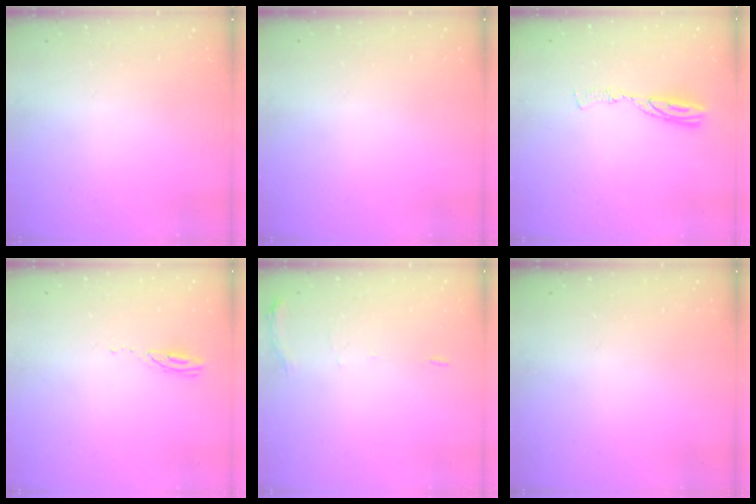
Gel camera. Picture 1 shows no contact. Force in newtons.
{"total": 0.0}
{"total": 6.6, "press": 6.5, "slide": 0.7}
{"total": 3.2, "press": 3.2, "slide": 0.2}
{"total": 5.7, "press": 5.7, "slide": 0.8}
{"total": 0.0}